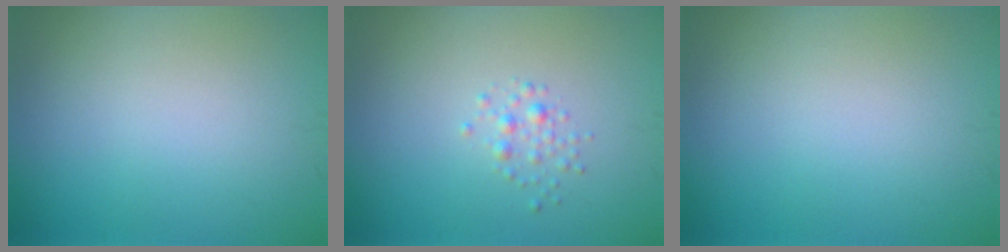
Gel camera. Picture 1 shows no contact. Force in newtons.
{"total": 1.2, "press": 1.2, "slide": 0.0}
{"total": 0.0}